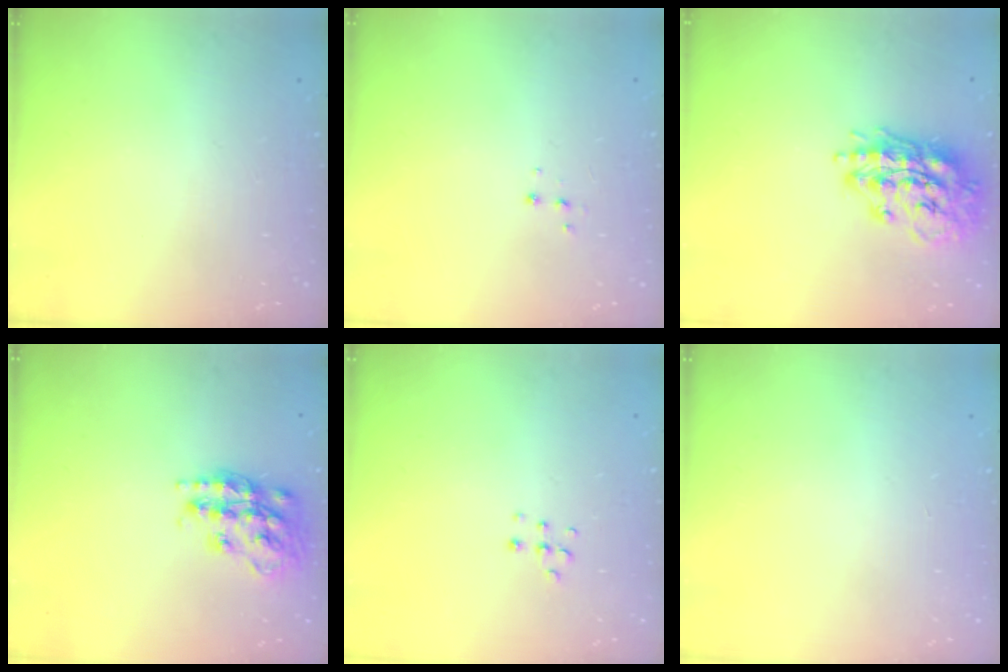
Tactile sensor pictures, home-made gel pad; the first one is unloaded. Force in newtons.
{"total": 3.3, "press": 3.2, "slide": 0.4}
{"total": 16.5, "press": 16.4, "slide": 1.9}
{"total": 18.0, "press": 17.9, "slide": 1.2}
{"total": 4.4, "press": 4.4, "slide": 0.3}
{"total": 0.0}